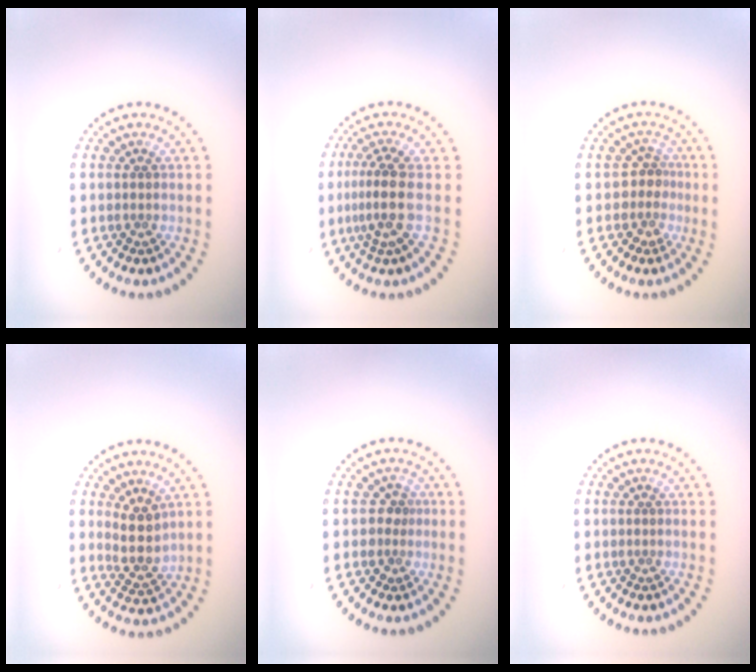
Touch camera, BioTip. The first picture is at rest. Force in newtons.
{"total": 3.2, "press": 2.4, "slide": 2.1}
{"total": 2.2, "press": 1.6, "slide": 1.5}
{"total": 3.1, "press": 2.6, "slide": 1.6}
{"total": 1.4, "press": 1.1, "slide": 0.9}
{"total": 0.0}